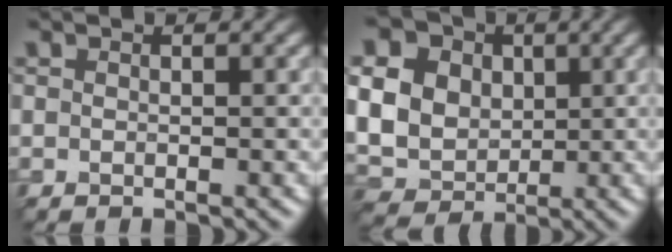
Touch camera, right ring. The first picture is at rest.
{"total": 14.2, "force": [3.9, 11.8, 6.9], "torque": [-0.165, 0.020, 0.064]}